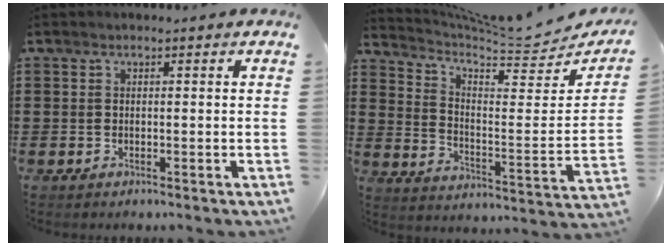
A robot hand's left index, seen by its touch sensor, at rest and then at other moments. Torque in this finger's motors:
{"motor_torque": [-1.03, -1.11, 0.03, 0.01]}